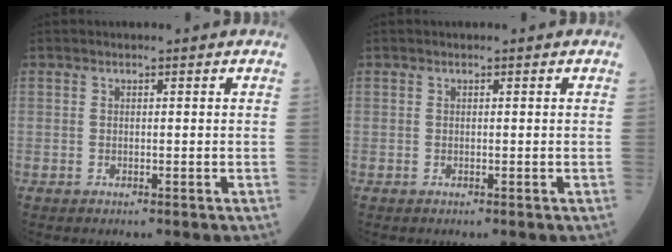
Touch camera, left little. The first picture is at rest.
{"total": 0.0}